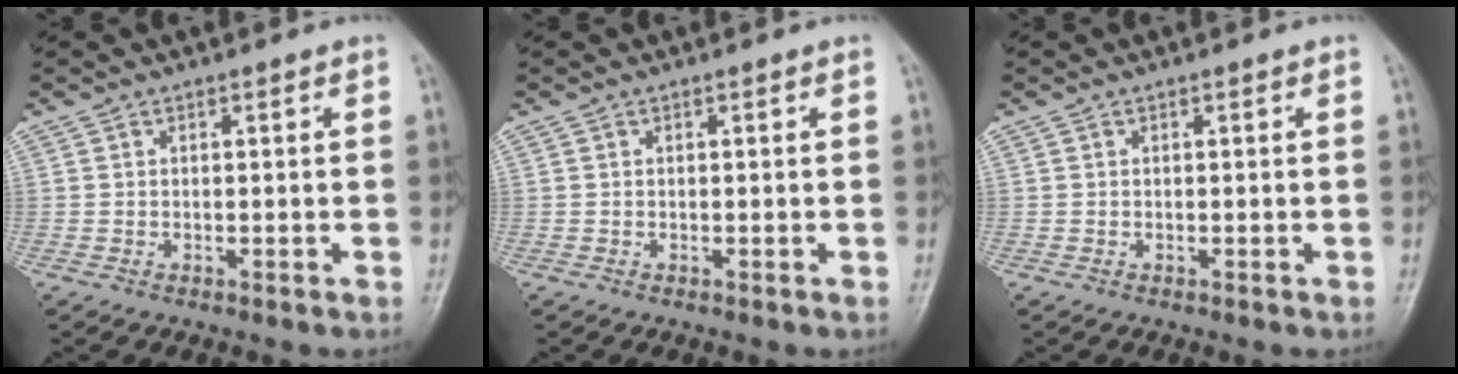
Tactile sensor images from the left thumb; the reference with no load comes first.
{"total": 0.0}
{"total": 0.0}